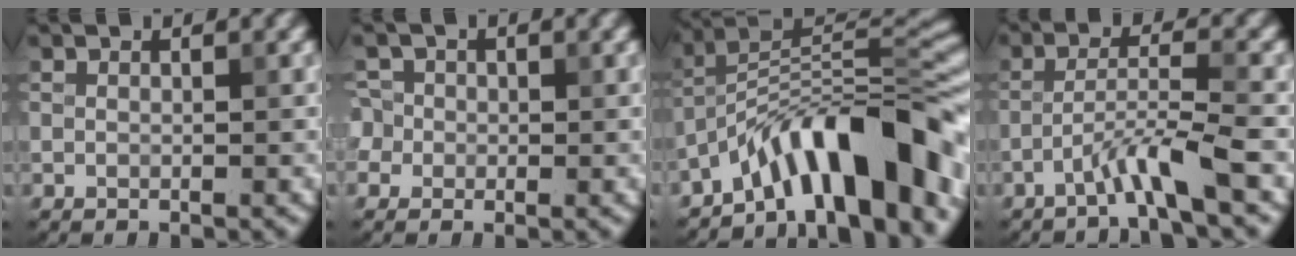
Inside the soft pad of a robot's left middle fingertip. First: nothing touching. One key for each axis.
{"total": 3.0, "fx": -0.1, "fy": 2.8, "fz": 1.0, "tx": -0.007, "ty": 0.022, "tz": -0.023}
{"total": 11.6, "fx": -7.3, "fy": 3.5, "fz": 8.4, "tx": -0.101, "ty": 0.020, "tz": -0.131}
{"total": 3.6, "fx": -2.3, "fy": -0.1, "fz": 2.7, "tx": -0.052, "ty": 0.015, "tz": -0.053}